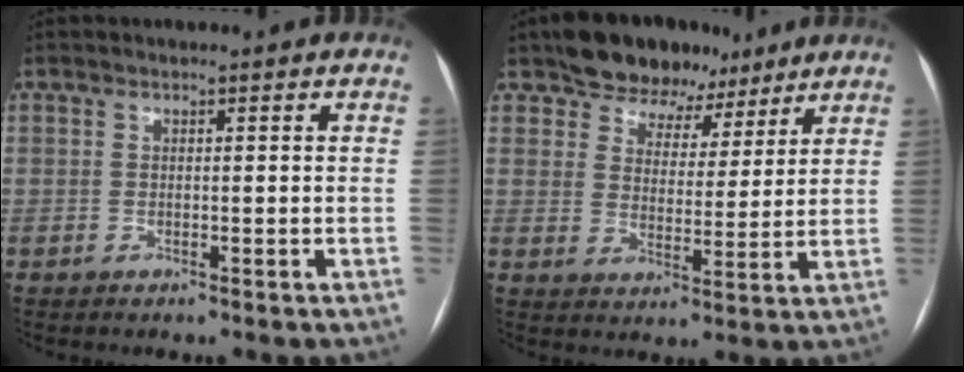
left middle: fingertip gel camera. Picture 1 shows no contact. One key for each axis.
{"total": 9.5, "fx": 7.2, "fy": 5.8, "fz": 2.3, "tx": -0.023, "ty": 0.018, "tz": 0.109}